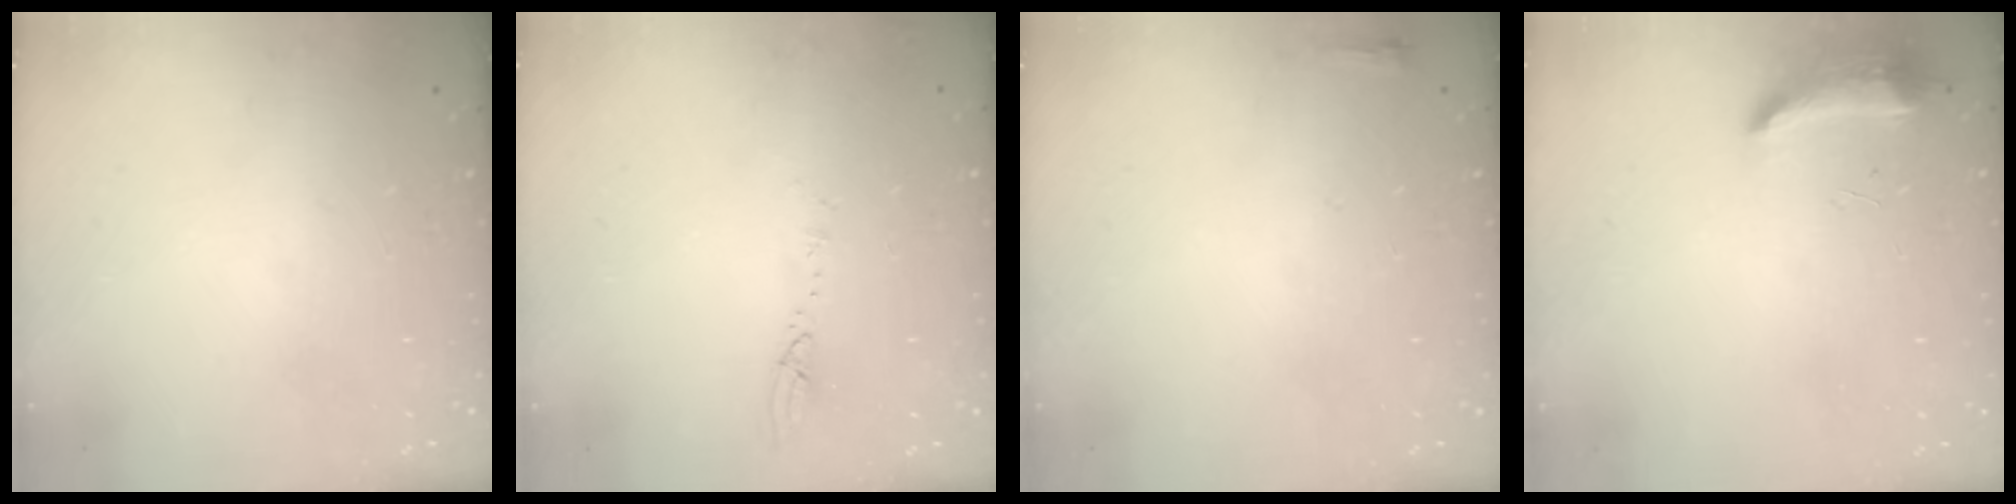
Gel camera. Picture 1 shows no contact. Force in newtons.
{"total": 5.3, "press": 5.2, "slide": 0.5}
{"total": 2.1, "press": 2.0, "slide": 0.5}
{"total": 8.9, "press": 8.6, "slide": 2.1}